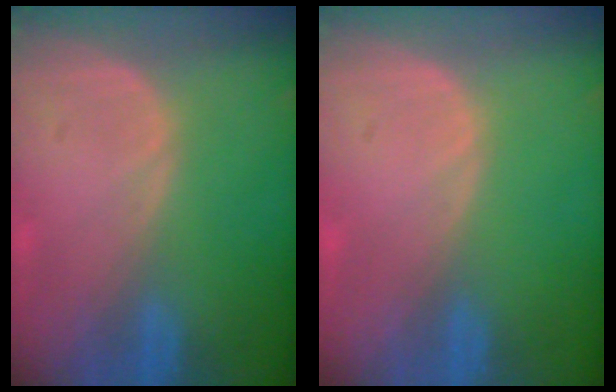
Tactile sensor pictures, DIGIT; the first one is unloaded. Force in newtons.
{"total": 0.0}